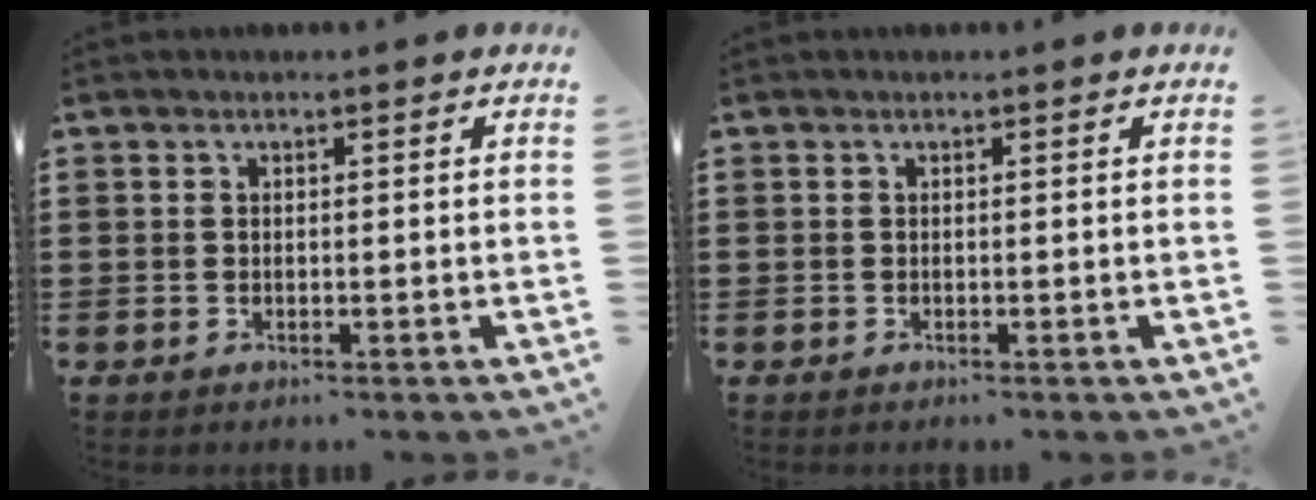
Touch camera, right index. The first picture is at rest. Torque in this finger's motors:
{"motor_torque": [0.16, 0.36, 0.02, 0.02]}